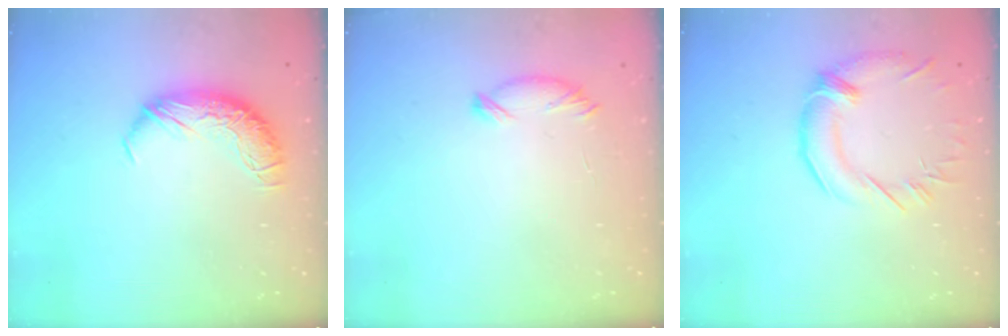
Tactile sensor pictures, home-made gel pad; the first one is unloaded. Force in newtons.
{"total": 7.3, "press": 7.3, "slide": 0.4}
{"total": 2.8, "press": 1.9, "slide": 2.0}